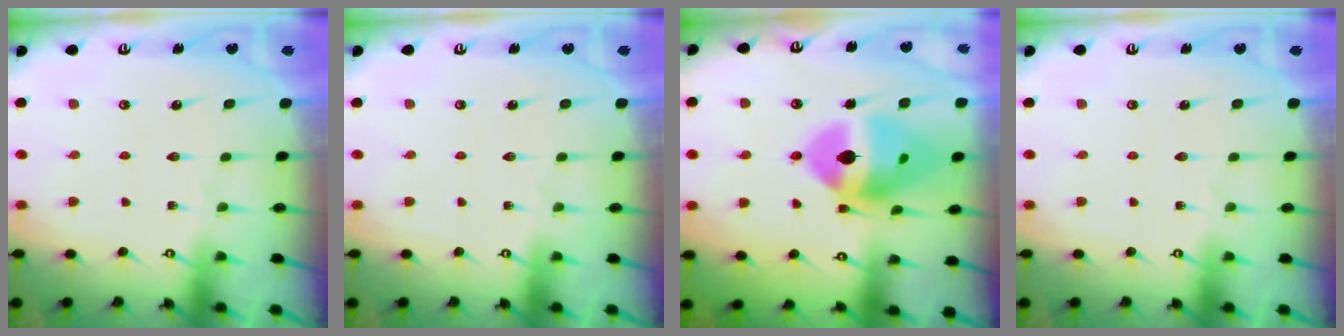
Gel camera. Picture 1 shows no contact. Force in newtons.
{"total": 0.0}
{"total": 16.2, "press": 15.2, "slide": 5.6}
{"total": 0.0}